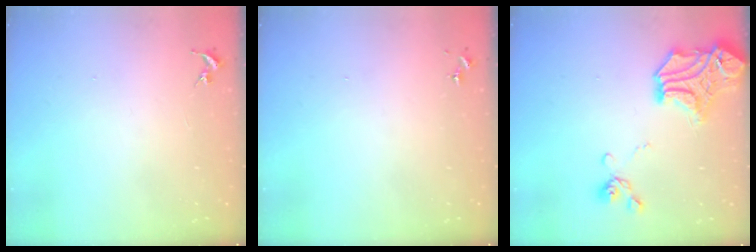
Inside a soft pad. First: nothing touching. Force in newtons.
{"total": 0.0}
{"total": 18.0, "press": 17.9, "slide": 1.8}